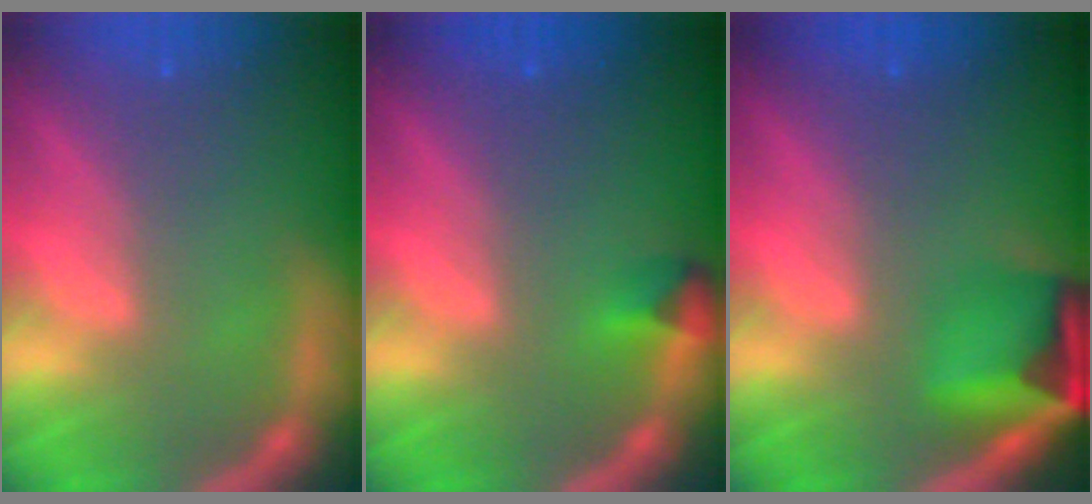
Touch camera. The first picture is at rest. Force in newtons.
{"total": 1.4}
{"total": 6.0}